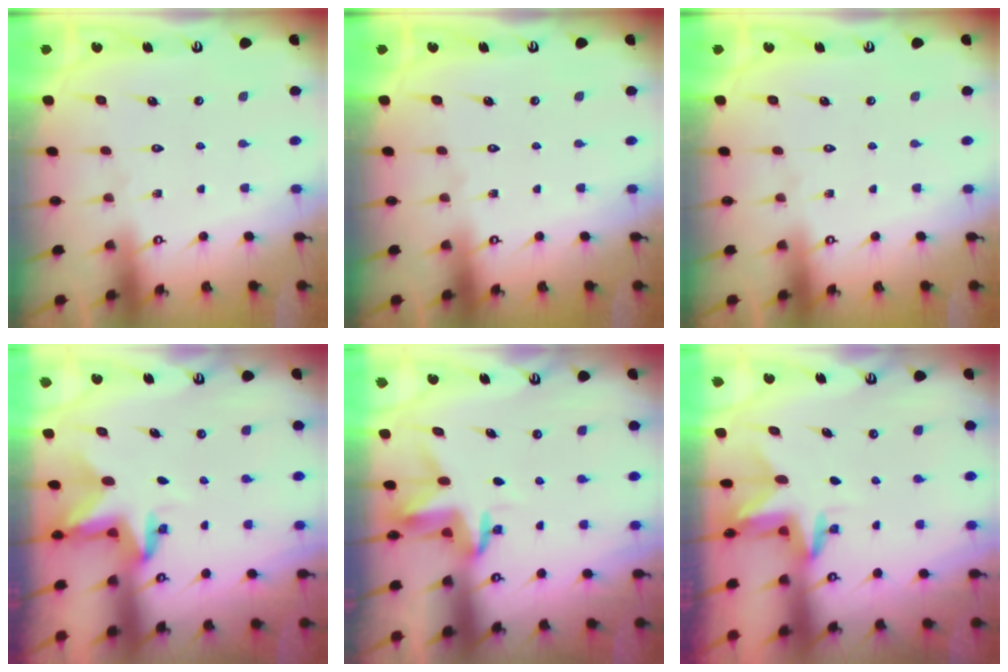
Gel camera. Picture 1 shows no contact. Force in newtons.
{"total": 0.0}
{"total": 0.0}
{"total": 3.4, "press": 3.4, "slide": 0.1}
{"total": 3.6, "press": 3.6, "slide": 0.2}
{"total": 2.6, "press": 2.6, "slide": 0.1}